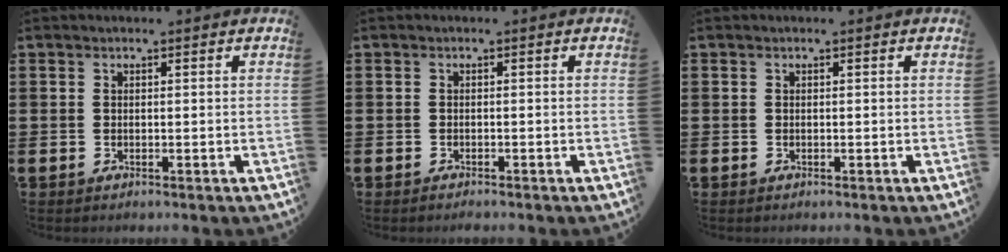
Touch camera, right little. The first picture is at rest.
{"total": 0.5, "force": [-0.5, 0.1, 0.2], "torque": [-0.005, -0.003, -0.010]}
{"total": 0.0}